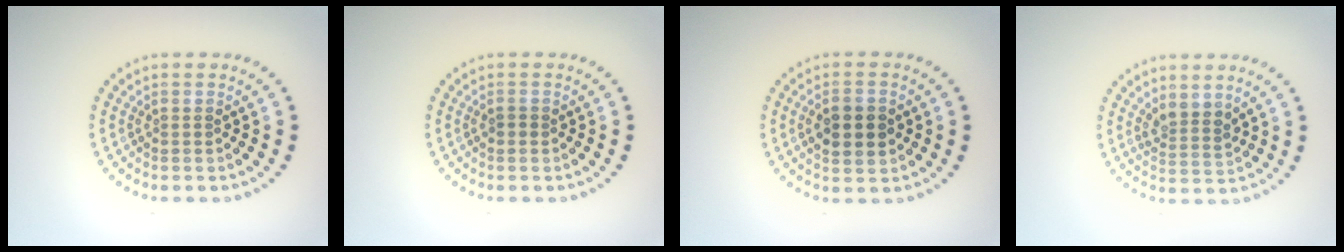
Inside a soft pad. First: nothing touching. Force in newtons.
{"total": 0.8, "press": 0.7, "slide": 0.2}
{"total": 4.4, "press": 4.4, "slide": 0.2}
{"total": 2.4, "press": 1.9, "slide": 1.4}